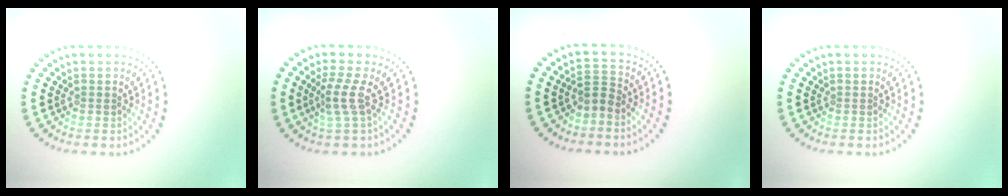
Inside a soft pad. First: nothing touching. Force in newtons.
{"total": 2.2, "press": 1.5, "slide": 1.7}
{"total": 1.8, "press": 1.3, "slide": 1.1}
{"total": 0.0}